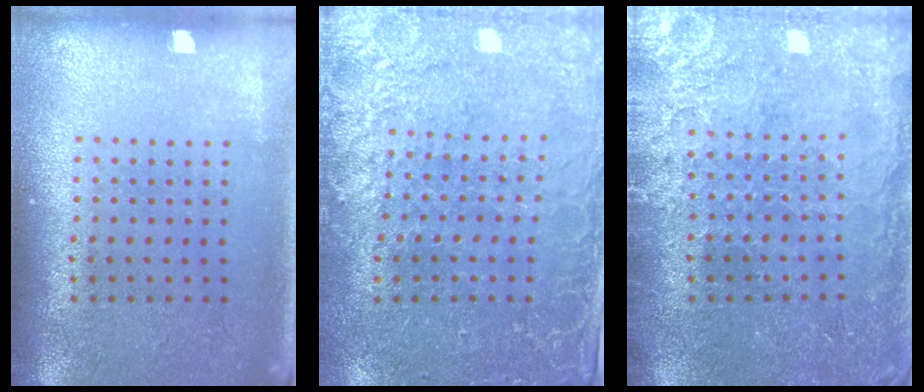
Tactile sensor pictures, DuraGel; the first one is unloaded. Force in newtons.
{"total": 3.0, "press": 2.8, "slide": 1.1}
{"total": 3.3, "press": 3.1, "slide": 1.1}